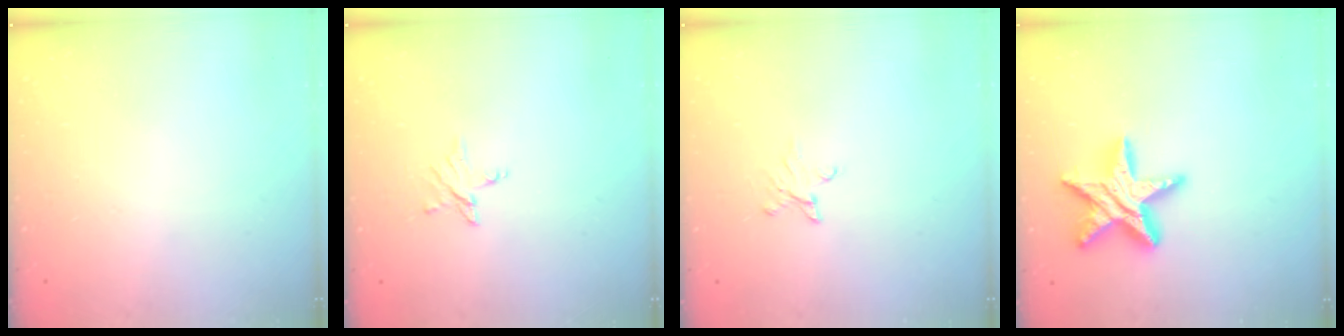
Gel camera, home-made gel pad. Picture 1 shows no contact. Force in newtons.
{"total": 3.6, "press": 3.6, "slide": 0.4}
{"total": 3.4, "press": 3.4, "slide": 0.4}
{"total": 15.6, "press": 15.5, "slide": 1.0}